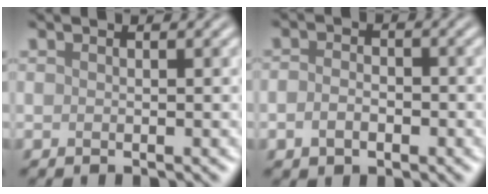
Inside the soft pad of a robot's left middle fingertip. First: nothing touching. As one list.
[{"total": 2.2, "force": [-0.8, 1.5, 1.4], "torque": [-0.027, -0.001, -0.018]}]